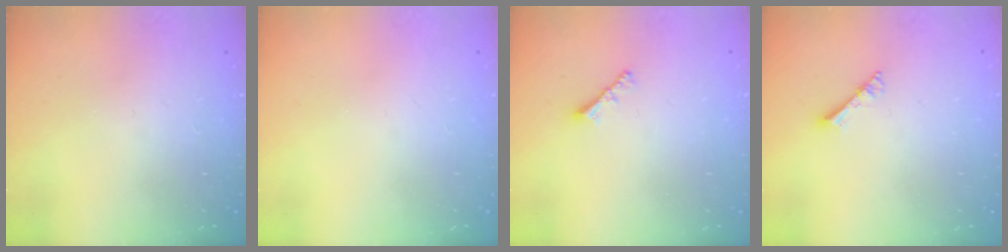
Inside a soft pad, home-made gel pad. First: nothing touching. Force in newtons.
{"total": 0.0}
{"total": 2.0, "press": 2.0, "slide": 0.5}
{"total": 4.1, "press": 4.1, "slide": 0.4}